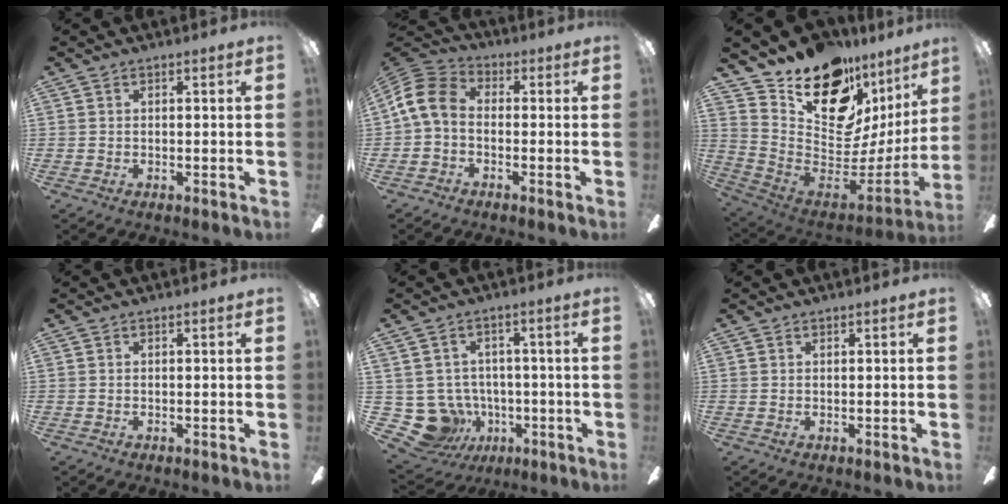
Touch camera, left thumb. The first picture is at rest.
{"total": 10.1, "force": [-0.4, 7.2, 7.1], "torque": [-0.172, 0.012, -0.009]}
{"total": 20.7, "force": [14.1, 11.4, 9.9], "torque": [-0.150, -0.103, 0.263]}
{"total": 0.0}
{"total": 10.1, "force": [-2.1, 9.4, 2.9], "torque": [-0.092, 0.005, -0.027]}
{"total": 0.6, "force": [0.6, 0.1, -0.2], "torque": [0.004, -0.001, 0.012]}